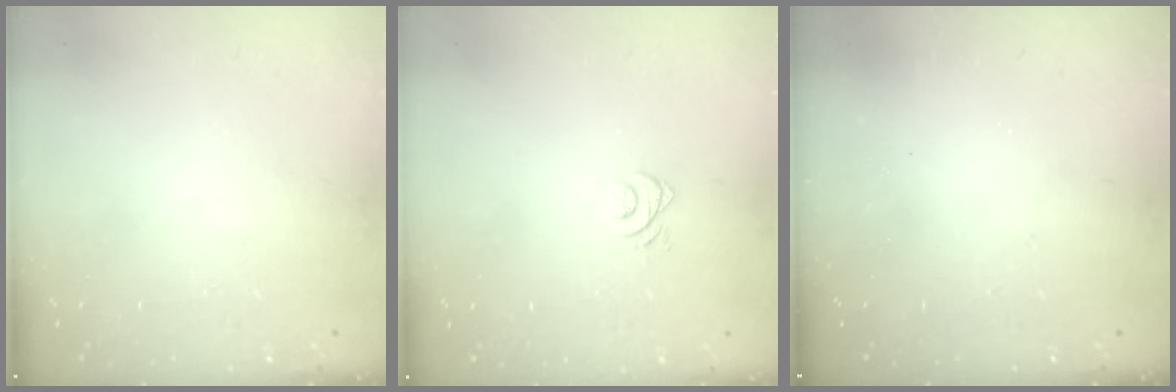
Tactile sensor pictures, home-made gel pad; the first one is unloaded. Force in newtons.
{"total": 6.7, "press": 6.7, "slide": 0.5}
{"total": 2.4, "press": 2.3, "slide": 0.8}